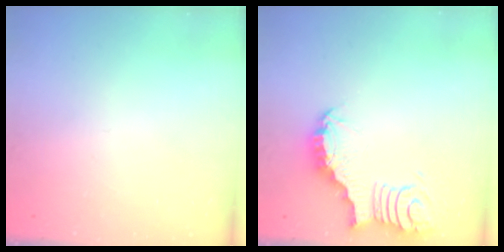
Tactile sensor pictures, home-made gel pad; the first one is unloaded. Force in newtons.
{"total": 3.6, "press": 3.5, "slide": 0.7}